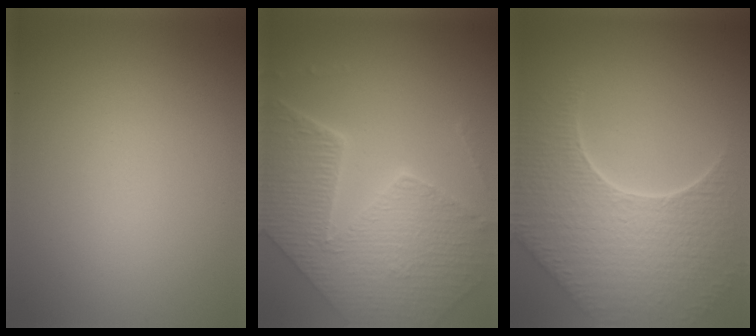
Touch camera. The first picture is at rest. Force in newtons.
{"total": 8.8, "press": 6.3, "slide": 6.2}
{"total": 8.8, "press": 6.2, "slide": 6.2}